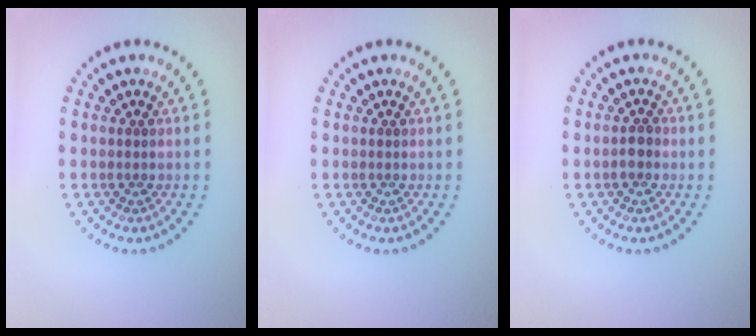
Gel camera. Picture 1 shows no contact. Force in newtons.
{"total": 0.0}
{"total": 1.2, "press": 1.1, "slide": 0.4}